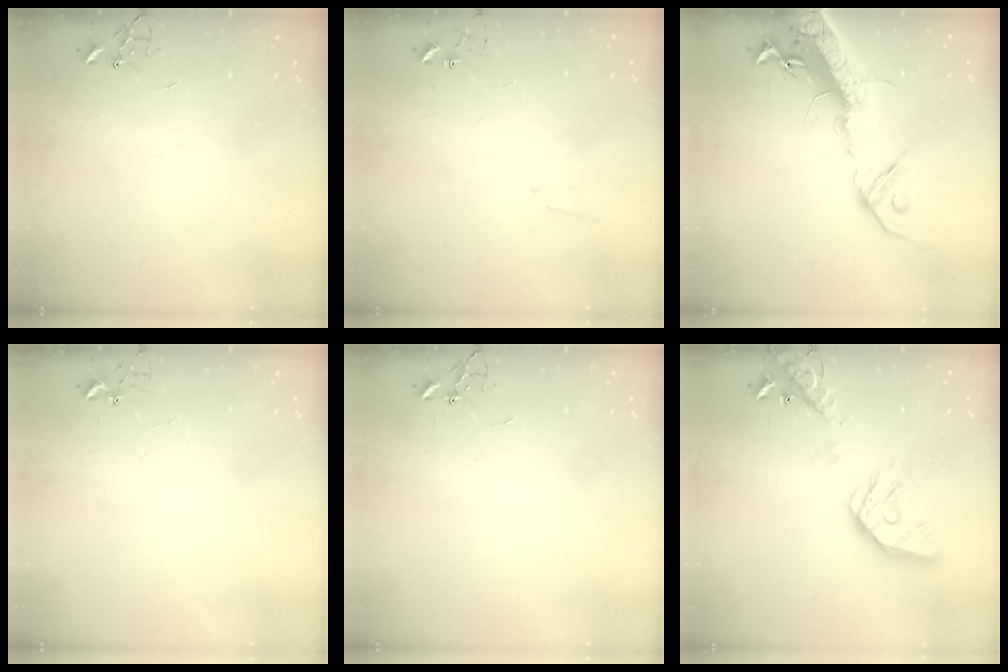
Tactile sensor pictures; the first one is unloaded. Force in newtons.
{"total": 5.1, "press": 5.1, "slide": 0.5}
{"total": 21.7, "press": 21.1, "slide": 5.1}
{"total": 2.7, "press": 2.7, "slide": 0.3}
{"total": 0.0}
{"total": 16.7, "press": 16.5, "slide": 2.5}